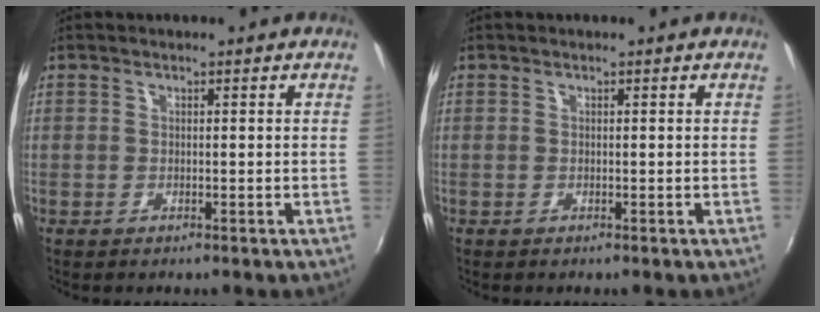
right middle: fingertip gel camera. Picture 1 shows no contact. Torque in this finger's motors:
{"motor_torque": [0.00, 0.00, 0.00, 0.00]}